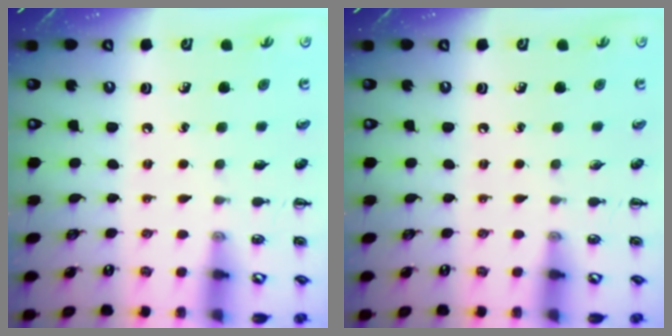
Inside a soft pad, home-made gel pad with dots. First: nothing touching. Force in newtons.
{"total": 0.0}